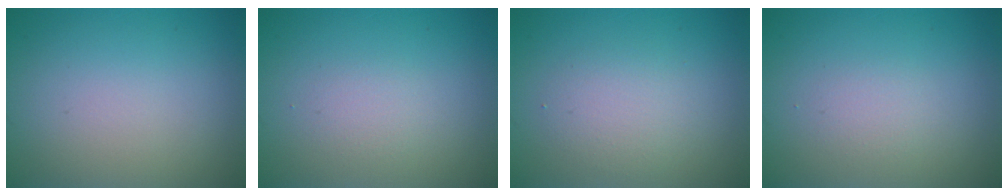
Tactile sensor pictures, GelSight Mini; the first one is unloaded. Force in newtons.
{"total": 1.2, "press": 1.2, "slide": 0.0}
{"total": 2.4, "press": 2.4, "slide": 0.1}
{"total": 1.2, "press": 1.2, "slide": 0.0}